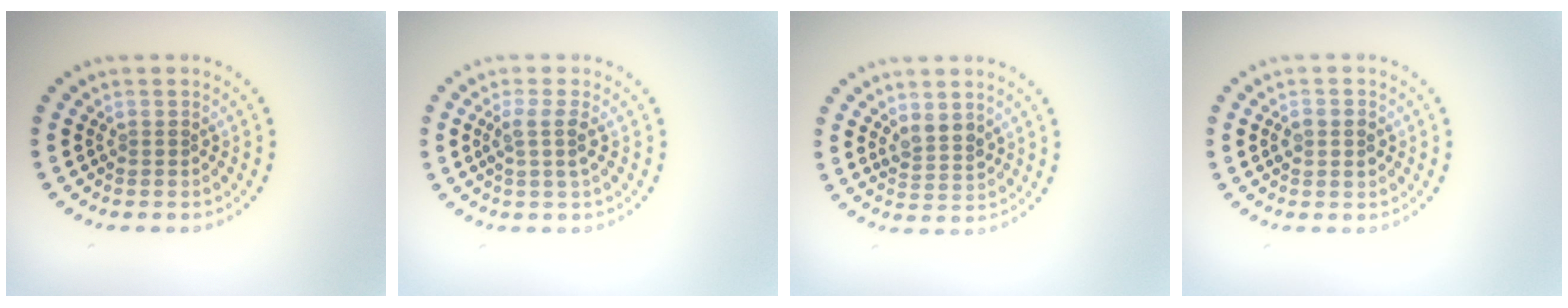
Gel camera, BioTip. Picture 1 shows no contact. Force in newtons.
{"total": 1.9, "press": 1.6, "slide": 1.0}
{"total": 2.1, "press": 1.9, "slide": 0.9}
{"total": 2.2, "press": 2.2, "slide": 0.1}